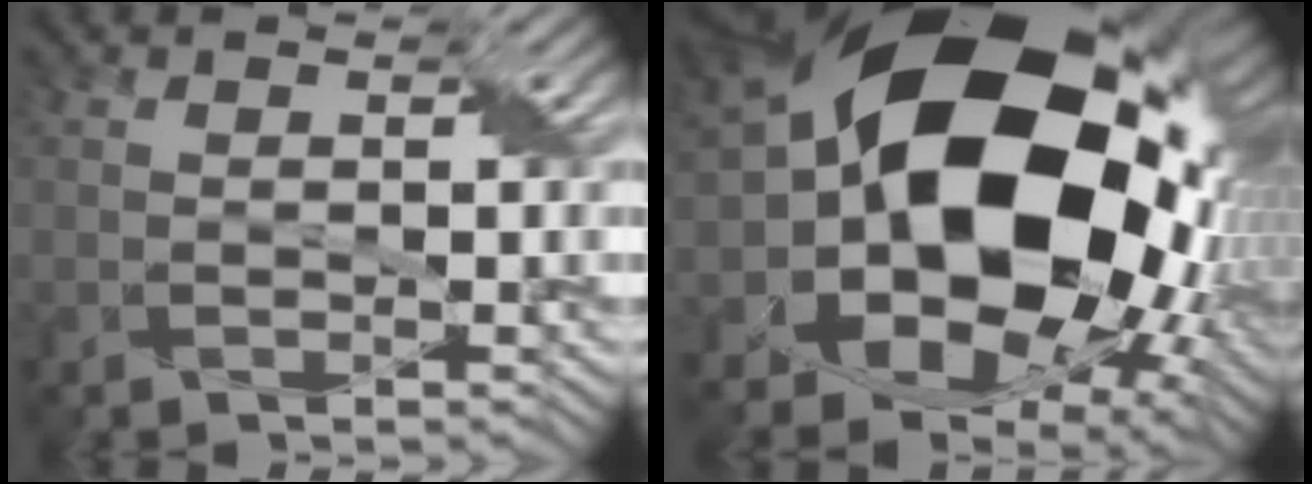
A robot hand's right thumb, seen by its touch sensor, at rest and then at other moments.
{"total": 22.3, "force": [2.0, 16.0, 15.3], "torque": [-0.289, -0.033, 0.050]}